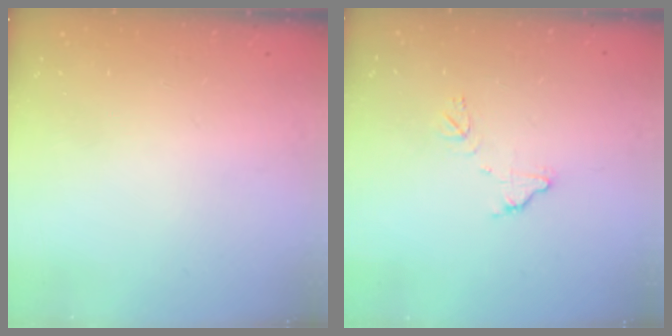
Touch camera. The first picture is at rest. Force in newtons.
{"total": 9.2, "press": 9.2, "slide": 0.7}